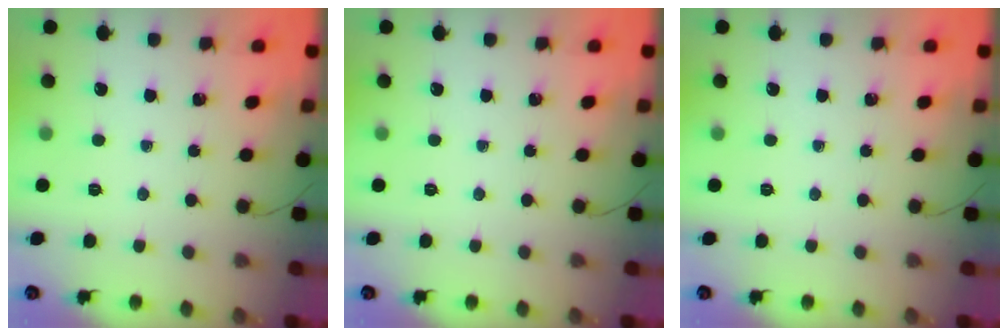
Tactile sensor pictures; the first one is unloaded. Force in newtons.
{"total": 0.0}
{"total": 0.0}